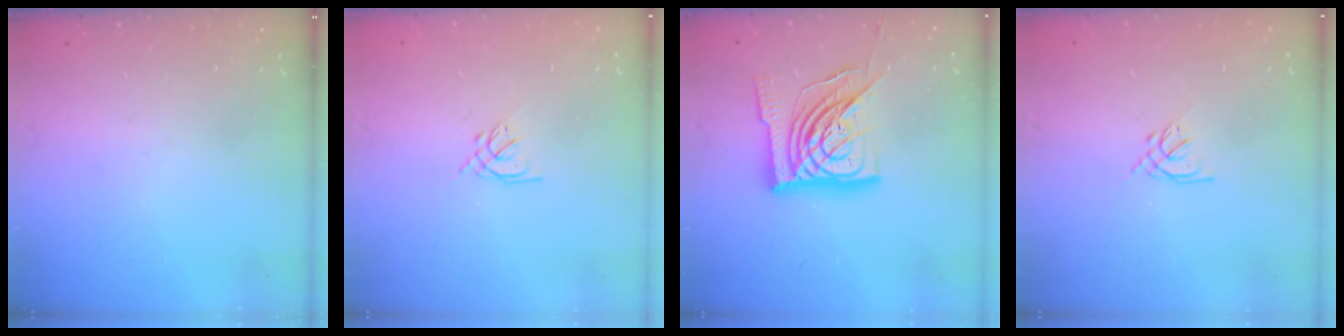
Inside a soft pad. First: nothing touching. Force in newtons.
{"total": 1.6, "press": 1.5, "slide": 0.5}
{"total": 21.1, "press": 21.0, "slide": 2.2}
{"total": 1.6, "press": 1.5, "slide": 0.5}